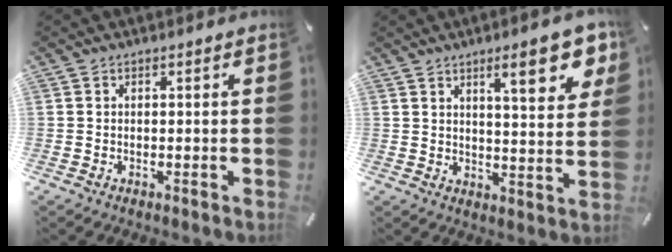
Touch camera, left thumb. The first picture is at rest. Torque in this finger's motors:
{"motor_torque": [1.52, 1.14, 1.14, -0.58, 0.06]}